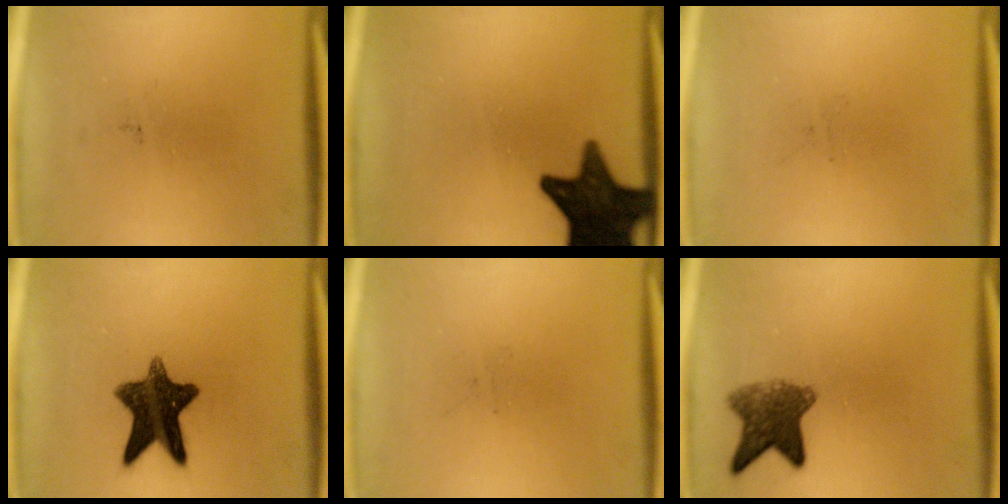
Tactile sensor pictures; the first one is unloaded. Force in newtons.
{"total": 16.6}
{"total": 0.0}
{"total": 11.8}
{"total": 0.0}
{"total": 6.5}